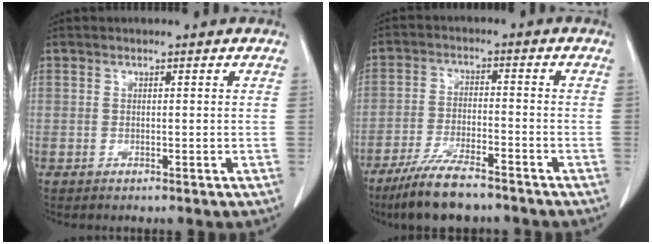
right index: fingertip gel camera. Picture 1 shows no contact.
{"total": 9.8, "force": [-7.8, 1.8, 5.7], "torque": [-0.105, -0.022, -0.135]}